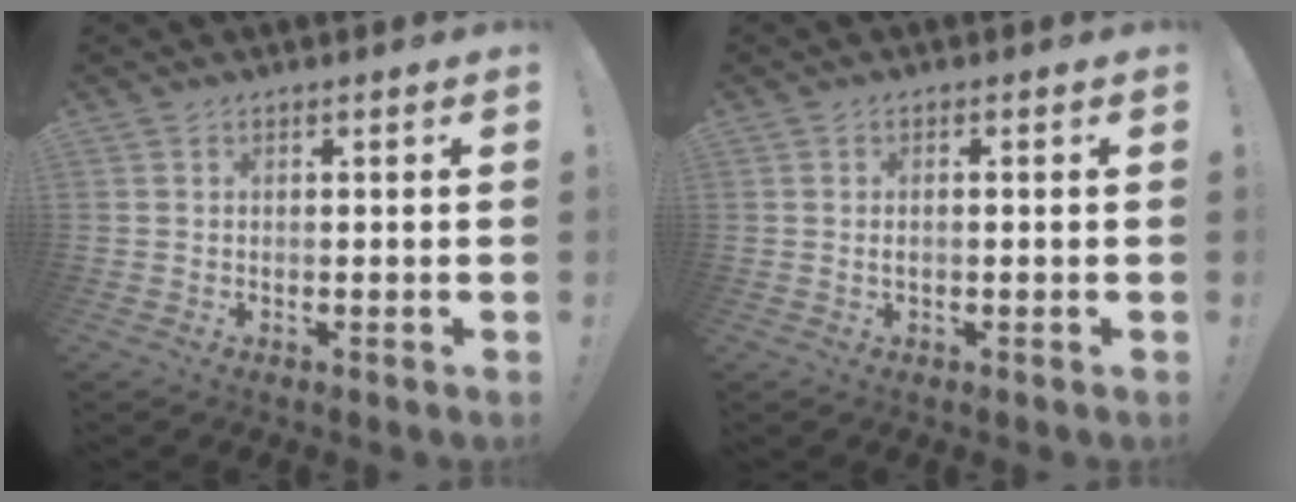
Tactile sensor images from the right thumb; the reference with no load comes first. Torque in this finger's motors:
{"motor_torque": [-0.10, -0.01, -0.02, 0.04, 0.02]}